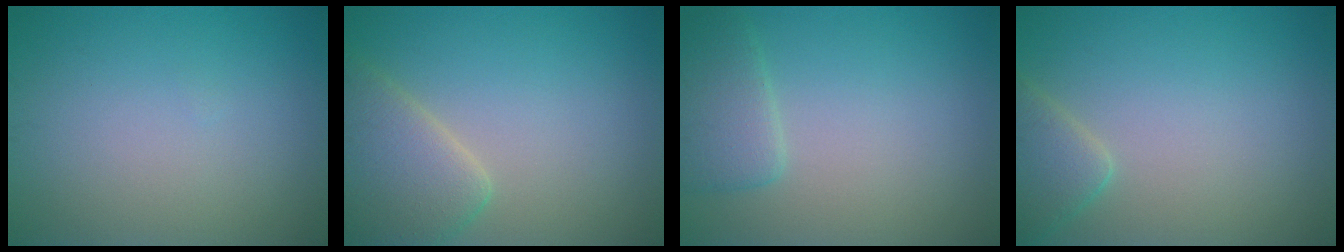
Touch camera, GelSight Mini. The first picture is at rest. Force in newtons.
{"total": 5.0, "press": 5.0, "slide": 0.4}
{"total": 2.9, "press": 2.9, "slide": 0.3}
{"total": 2.8, "press": 2.8, "slide": 0.1}